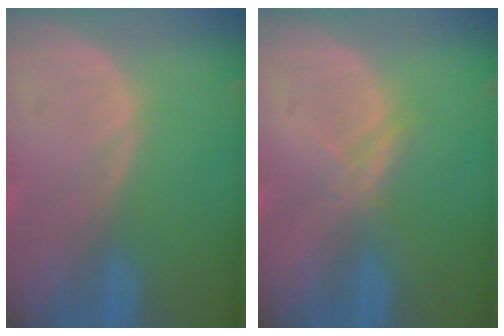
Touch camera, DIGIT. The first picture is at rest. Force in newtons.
{"total": 2.1, "press": 2.1, "slide": 0.2}